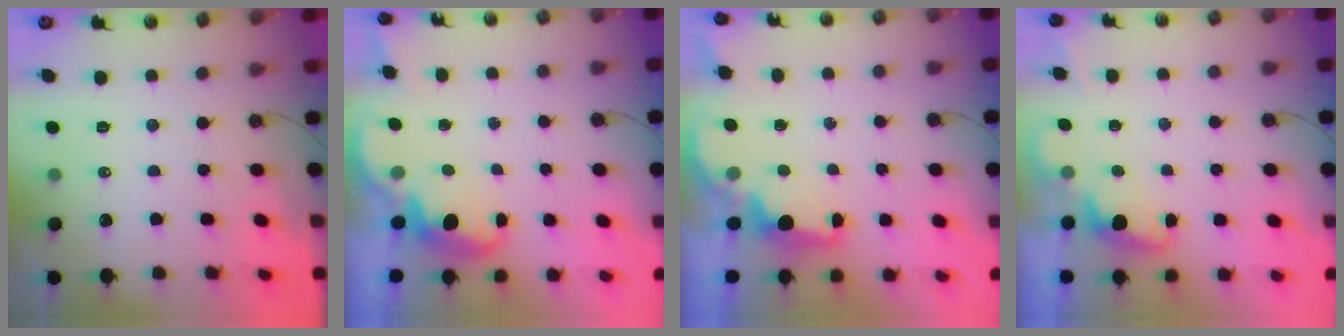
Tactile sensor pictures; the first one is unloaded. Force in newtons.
{"total": 2.6, "press": 2.5, "slide": 0.6}
{"total": 2.3, "press": 2.1, "slide": 0.8}
{"total": 2.0, "press": 1.8, "slide": 0.9}